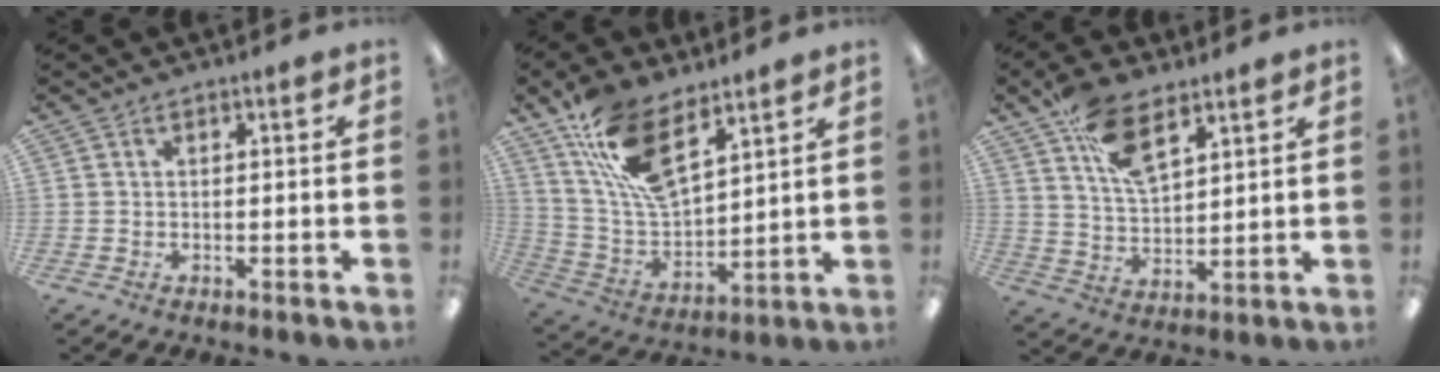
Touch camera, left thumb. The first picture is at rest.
{"total": 16.0, "force": [9.4, 7.5, 10.6], "torque": [-0.227, -0.034, 0.175]}
{"total": 12.2, "force": [7.7, 6.0, 7.4], "torque": [-0.128, -0.029, 0.140]}